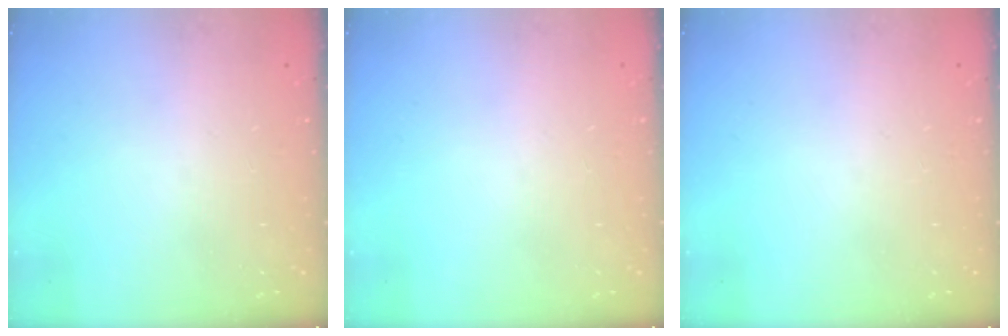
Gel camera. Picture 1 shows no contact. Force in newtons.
{"total": 0.0}
{"total": 0.0}